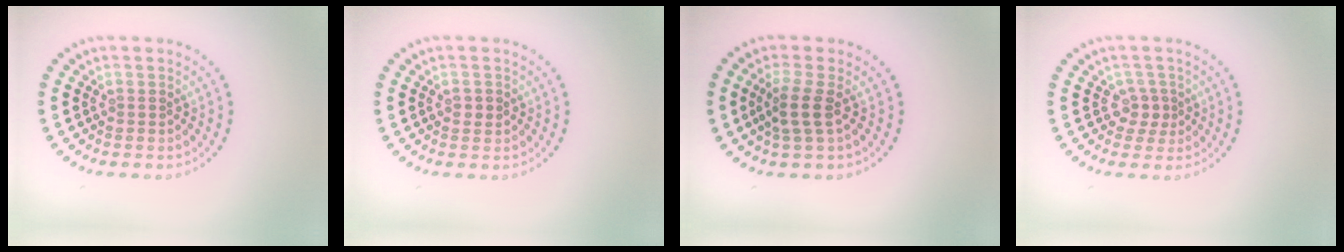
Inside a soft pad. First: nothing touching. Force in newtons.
{"total": 0.9, "press": 0.9, "slide": 0.0}
{"total": 2.4, "press": 1.9, "slide": 1.5}
{"total": 1.7, "press": 1.4, "slide": 1.1}